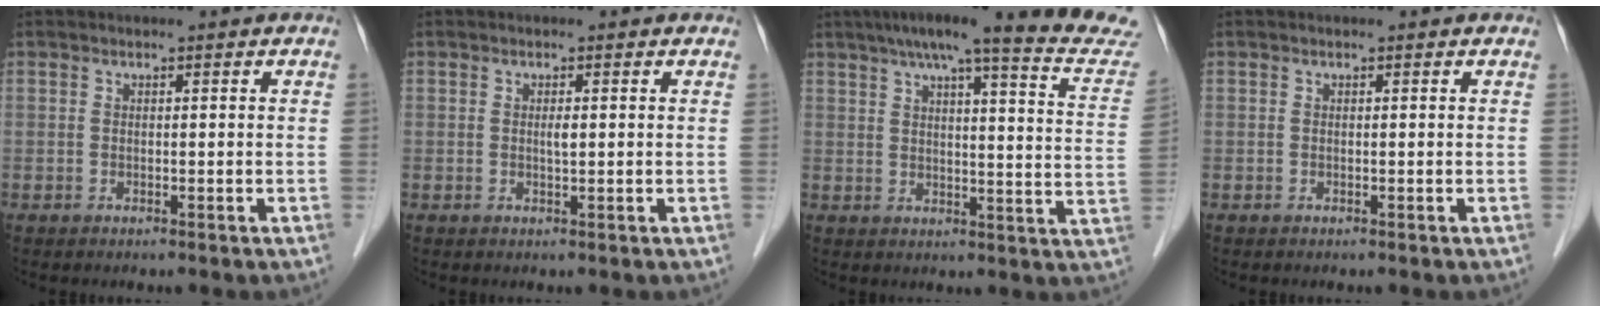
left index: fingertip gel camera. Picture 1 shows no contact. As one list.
[{"total": 1.0, "force": [0.2, 0.2, 1.0], "torque": [-0.019, 0.000, 0.002]}, {"total": 22.5, "force": [19.6, 0.6, 11.0], "torque": [-0.148, -0.038, 0.228]}, {"total": 0.0}]